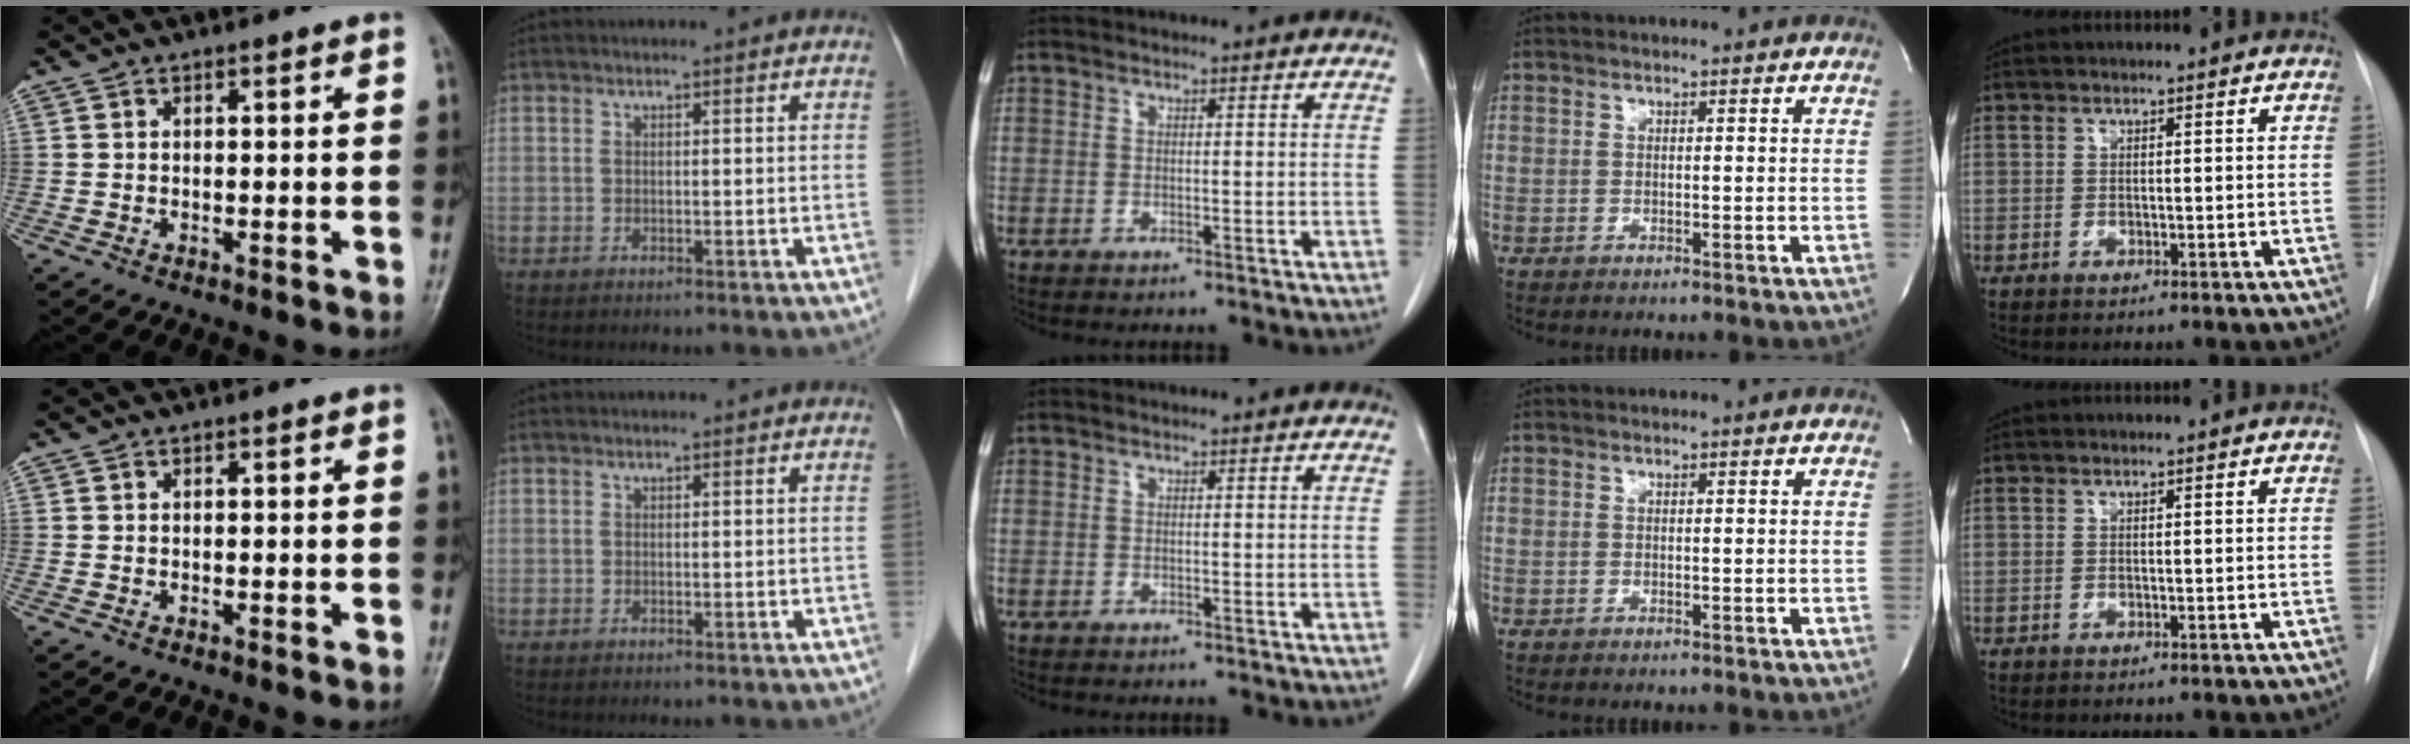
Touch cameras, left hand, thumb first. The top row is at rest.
{}